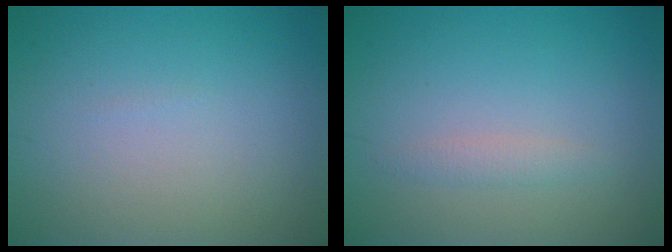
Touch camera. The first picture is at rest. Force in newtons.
{"total": 1.1, "press": 1.1, "slide": 0.1}